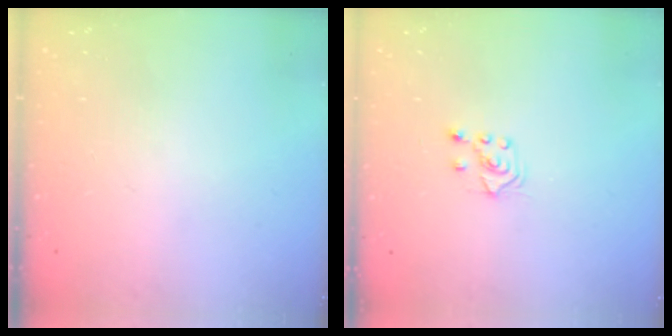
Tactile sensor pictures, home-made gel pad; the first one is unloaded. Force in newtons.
{"total": 3.8, "press": 3.8, "slide": 0.5}